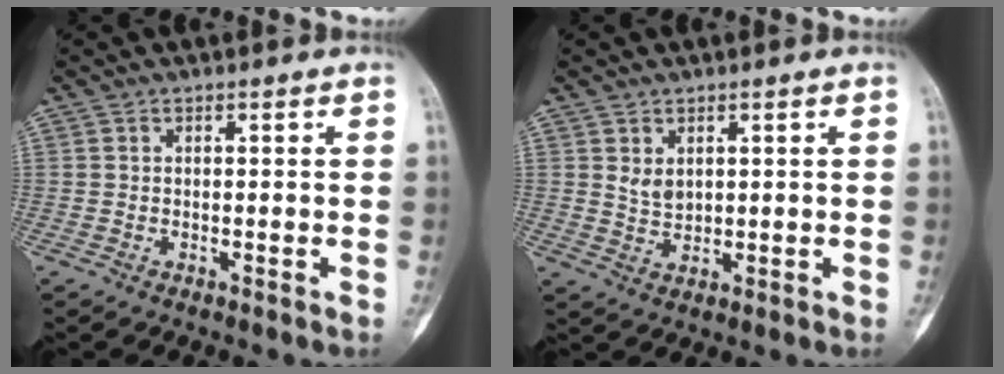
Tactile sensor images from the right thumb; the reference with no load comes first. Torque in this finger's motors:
{"motor_torque": [-0.39, 1.03, -0.14, 0.05, -0.01]}